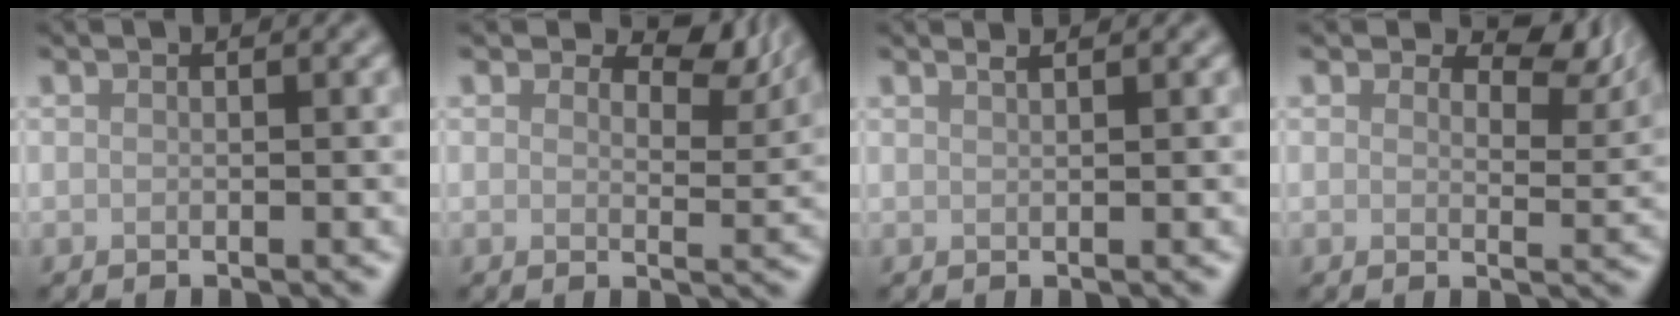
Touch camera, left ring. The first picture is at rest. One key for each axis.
{"total": 4.9, "fx": 3.3, "fy": 2.4, "fz": 2.7, "tx": -0.032, "ty": -0.003, "tz": 0.039}
{"total": 1.2, "fx": 0.9, "fy": 0.4, "fz": 0.7, "tx": -0.002, "ty": 0.001, "tz": 0.005}
{"total": 5.2, "fx": 3.4, "fy": 2.5, "fz": 2.9, "tx": -0.034, "ty": -0.003, "tz": 0.041}